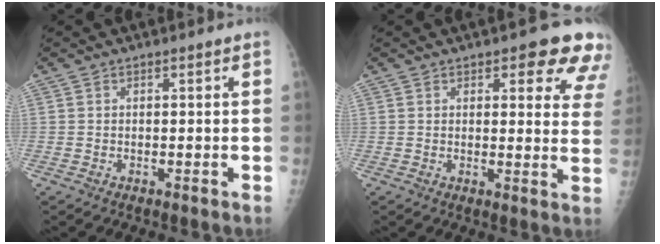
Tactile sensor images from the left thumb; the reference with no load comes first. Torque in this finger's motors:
{"motor_torque": [0.11, 0.20, -0.18, -0.30, -0.02]}